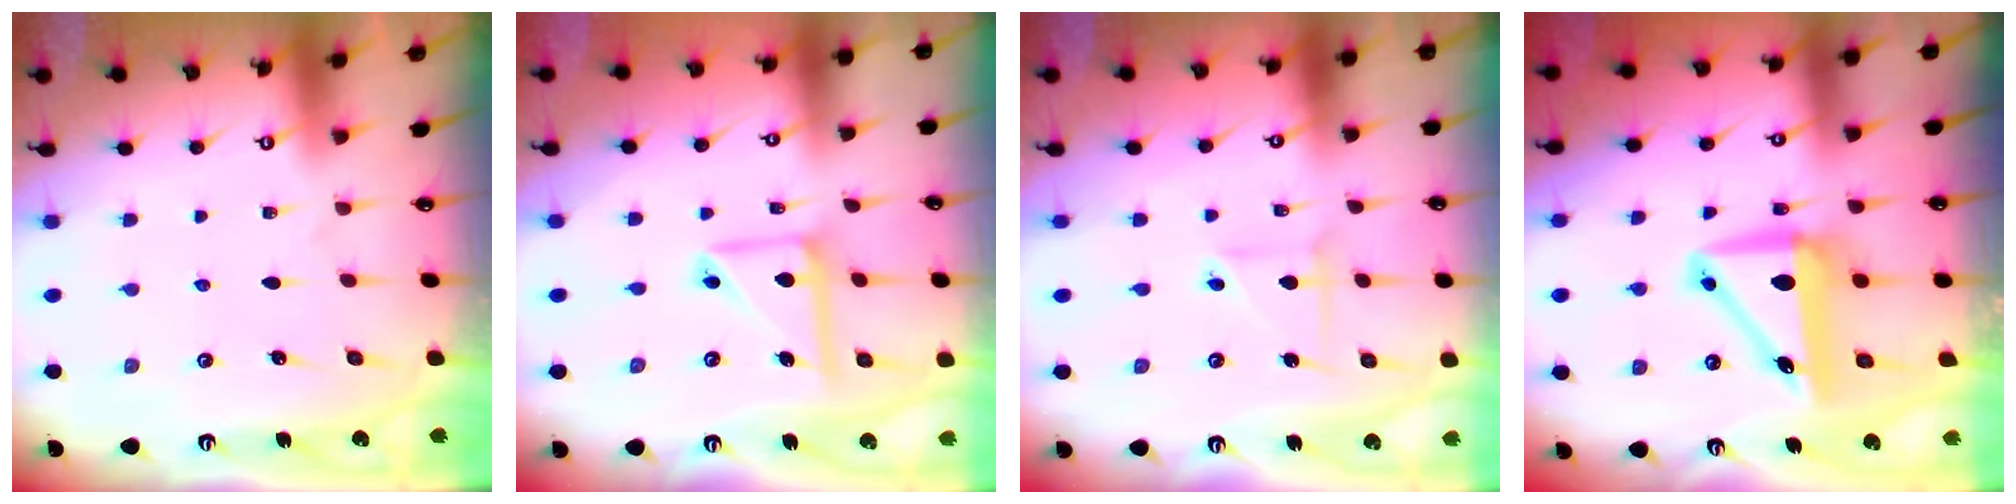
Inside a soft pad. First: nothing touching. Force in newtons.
{"total": 11.2, "press": 11.1, "slide": 1.1}
{"total": 2.9, "press": 2.9, "slide": 0.2}
{"total": 10.1, "press": 9.9, "slide": 1.9}